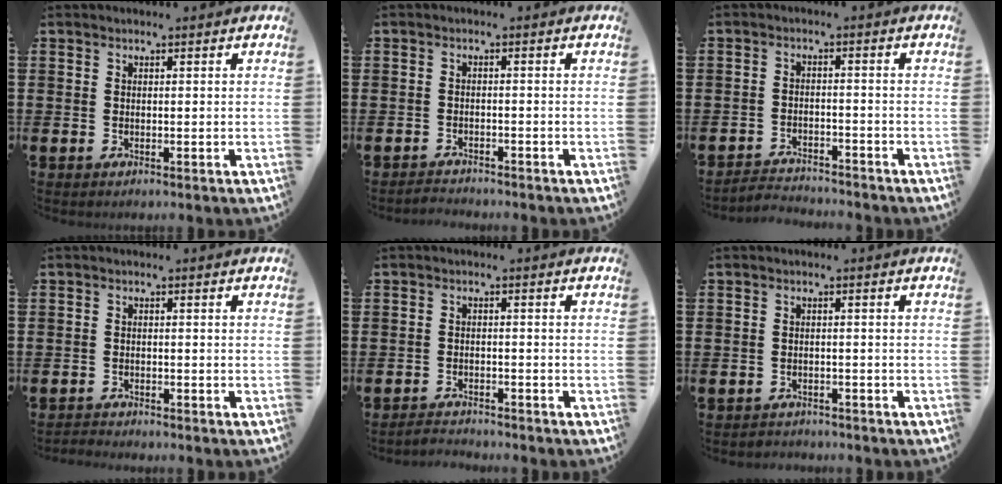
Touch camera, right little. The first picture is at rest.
{"total": 1.3, "force": [-1.3, 0.0, -0.2], "torque": [-0.001, 0.003, -0.029]}
{"total": 2.6, "force": [-2.5, 0.1, -0.2], "torque": [-0.002, 0.002, -0.056]}
{"total": 1.1, "force": [-1.1, 0.0, -0.1], "torque": [-0.002, 0.002, -0.023]}
{"total": 1.9, "force": [-1.8, 0.0, -0.2], "torque": [-0.002, 0.004, -0.041]}
{"total": 1.2, "force": [-1.2, 0.2, -0.2], "torque": [0.000, 0.004, -0.027]}